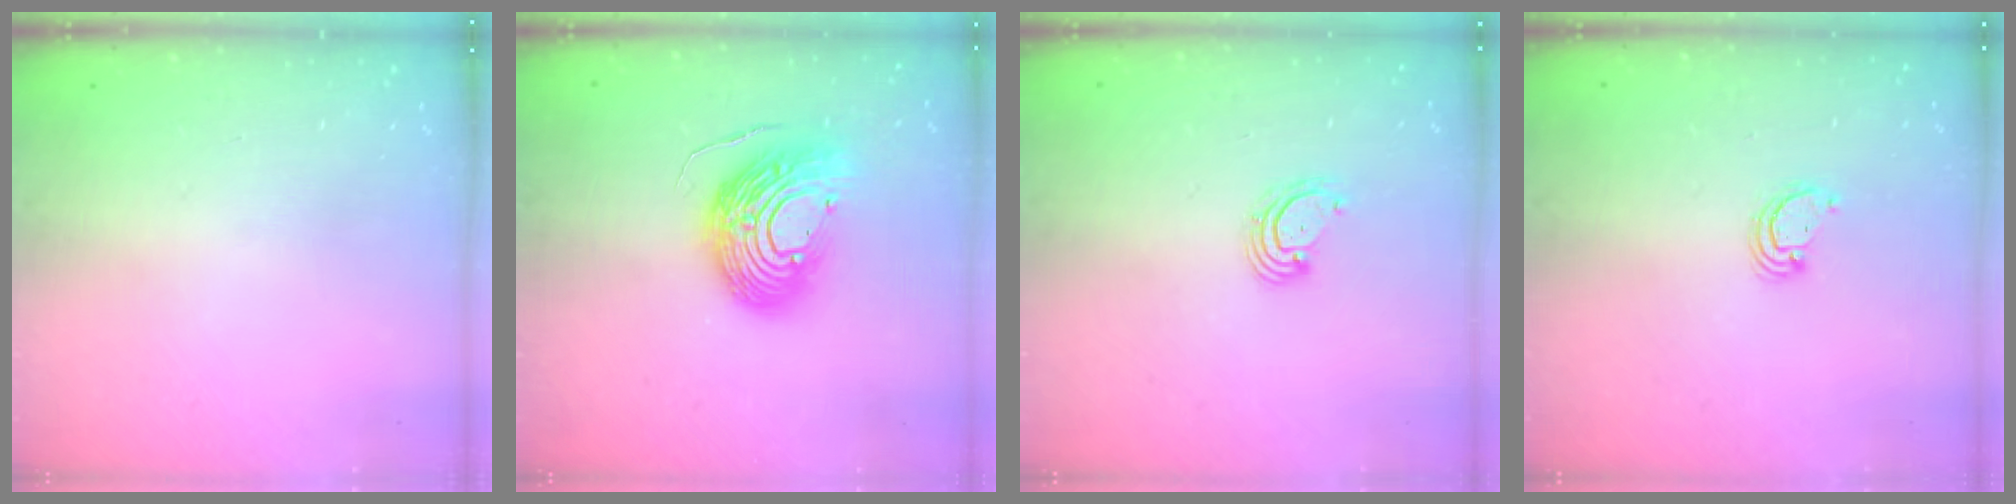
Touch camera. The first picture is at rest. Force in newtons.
{"total": 16.0, "press": 15.8, "slide": 2.4}
{"total": 2.9, "press": 2.9, "slide": 0.1}
{"total": 2.3, "press": 2.3, "slide": 0.2}